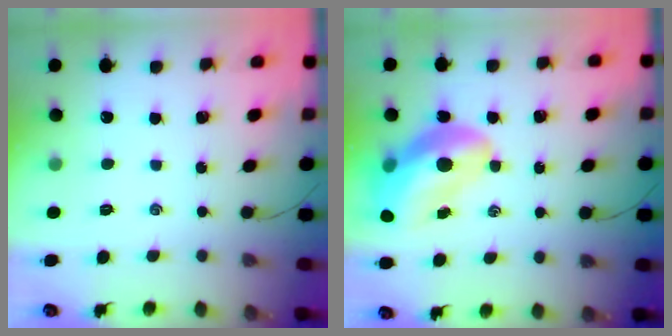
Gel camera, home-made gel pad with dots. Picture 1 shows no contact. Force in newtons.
{"total": 16.2, "press": 15.6, "slide": 4.5}